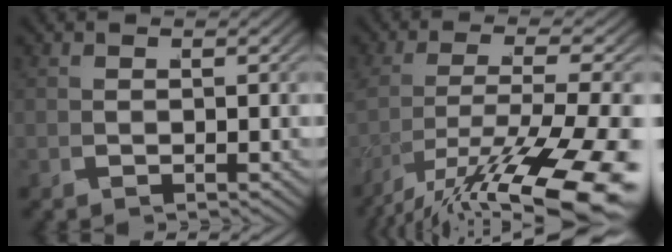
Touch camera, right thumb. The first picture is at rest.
{"total": 10.9, "force": [-3.5, 4.5, 9.3], "torque": [-0.173, -0.043, -0.027]}